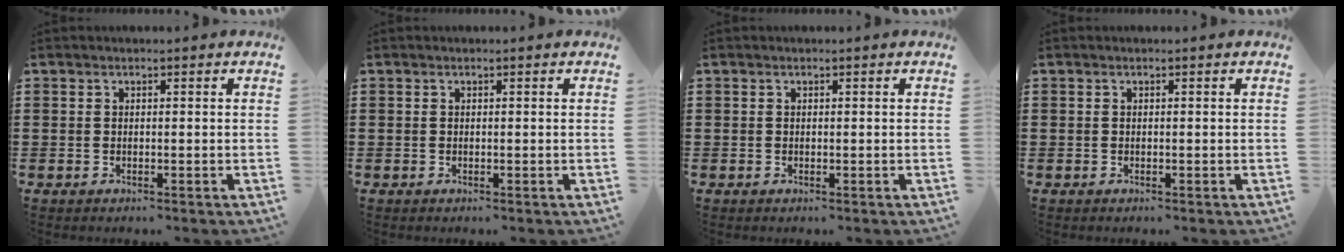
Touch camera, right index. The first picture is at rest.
{"total": 0.0}
{"total": 0.0}
{"total": 0.0}